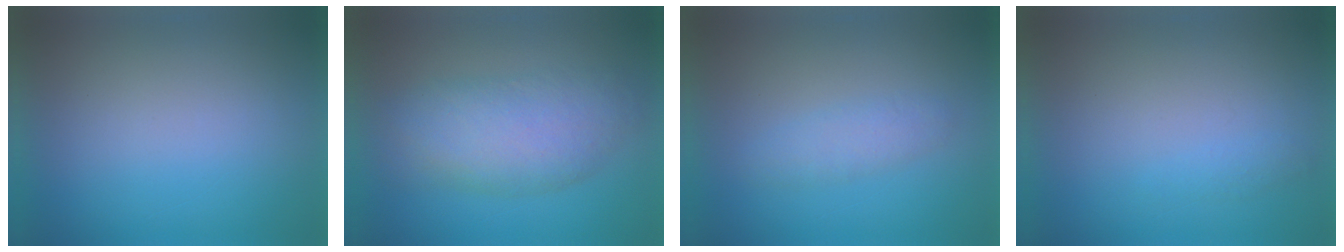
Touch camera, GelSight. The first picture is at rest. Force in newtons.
{"total": 7.1}
{"total": 2.4}
{"total": 1.2}